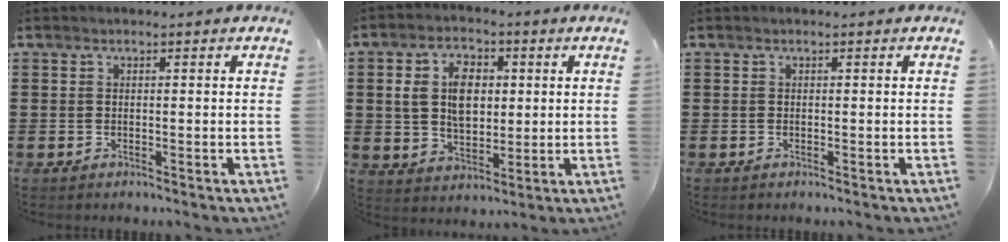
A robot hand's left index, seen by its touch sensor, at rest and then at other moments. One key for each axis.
{"total": 7.9, "fx": 1.6, "fy": 5.1, "fz": 5.7, "tx": -0.123, "ty": 0.015, "tz": 0.024}
{"total": 0.0}